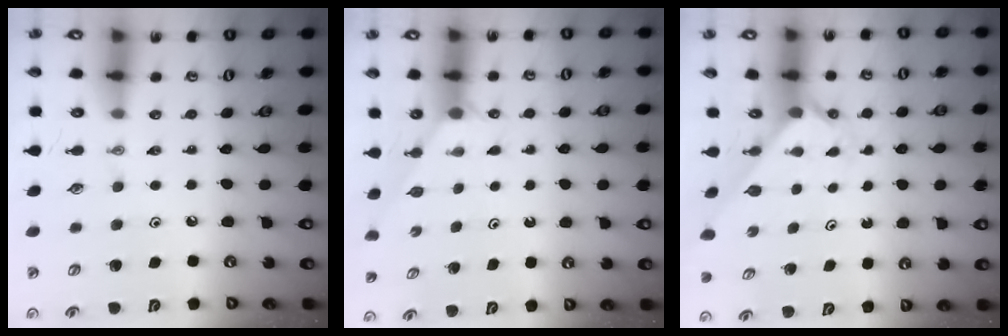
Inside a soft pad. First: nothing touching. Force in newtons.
{"total": 1.1, "press": 1.1, "slide": 0.2}
{"total": 1.8, "press": 1.8, "slide": 0.2}